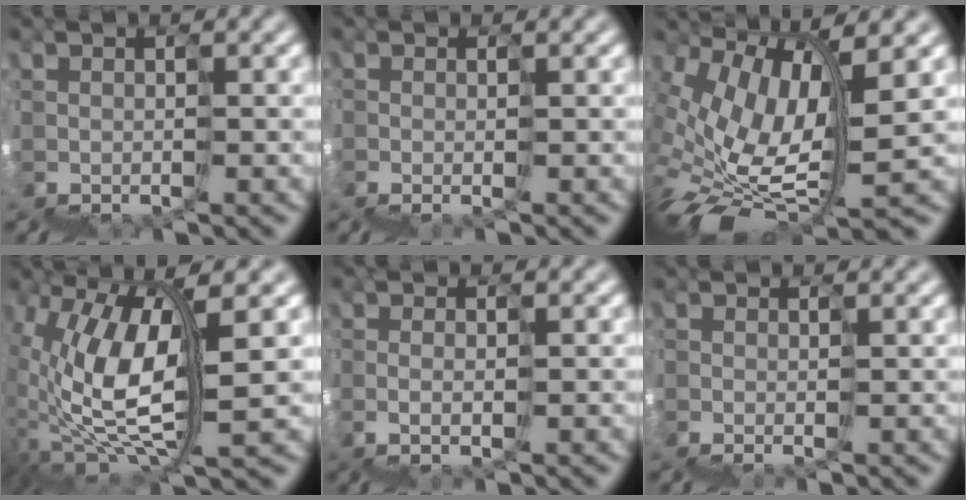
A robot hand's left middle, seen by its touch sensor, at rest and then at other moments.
{"total": 2.6, "force": [-0.6, 1.1, 2.3], "torque": [-0.024, -0.010, -0.008]}
{"total": 7.0, "force": [0.9, 2.3, 6.6], "torque": [-0.160, 0.002, 0.030]}
{"total": 6.4, "force": [0.3, 2.1, 6.0], "torque": [-0.142, 0.010, 0.003]}
{"total": 1.2, "force": [0.1, 0.3, 1.1], "torque": [-0.005, 0.004, 0.006]}
{"total": 2.9, "force": [-0.1, 1.3, 2.6], "torque": [-0.021, -0.002, -0.001]}